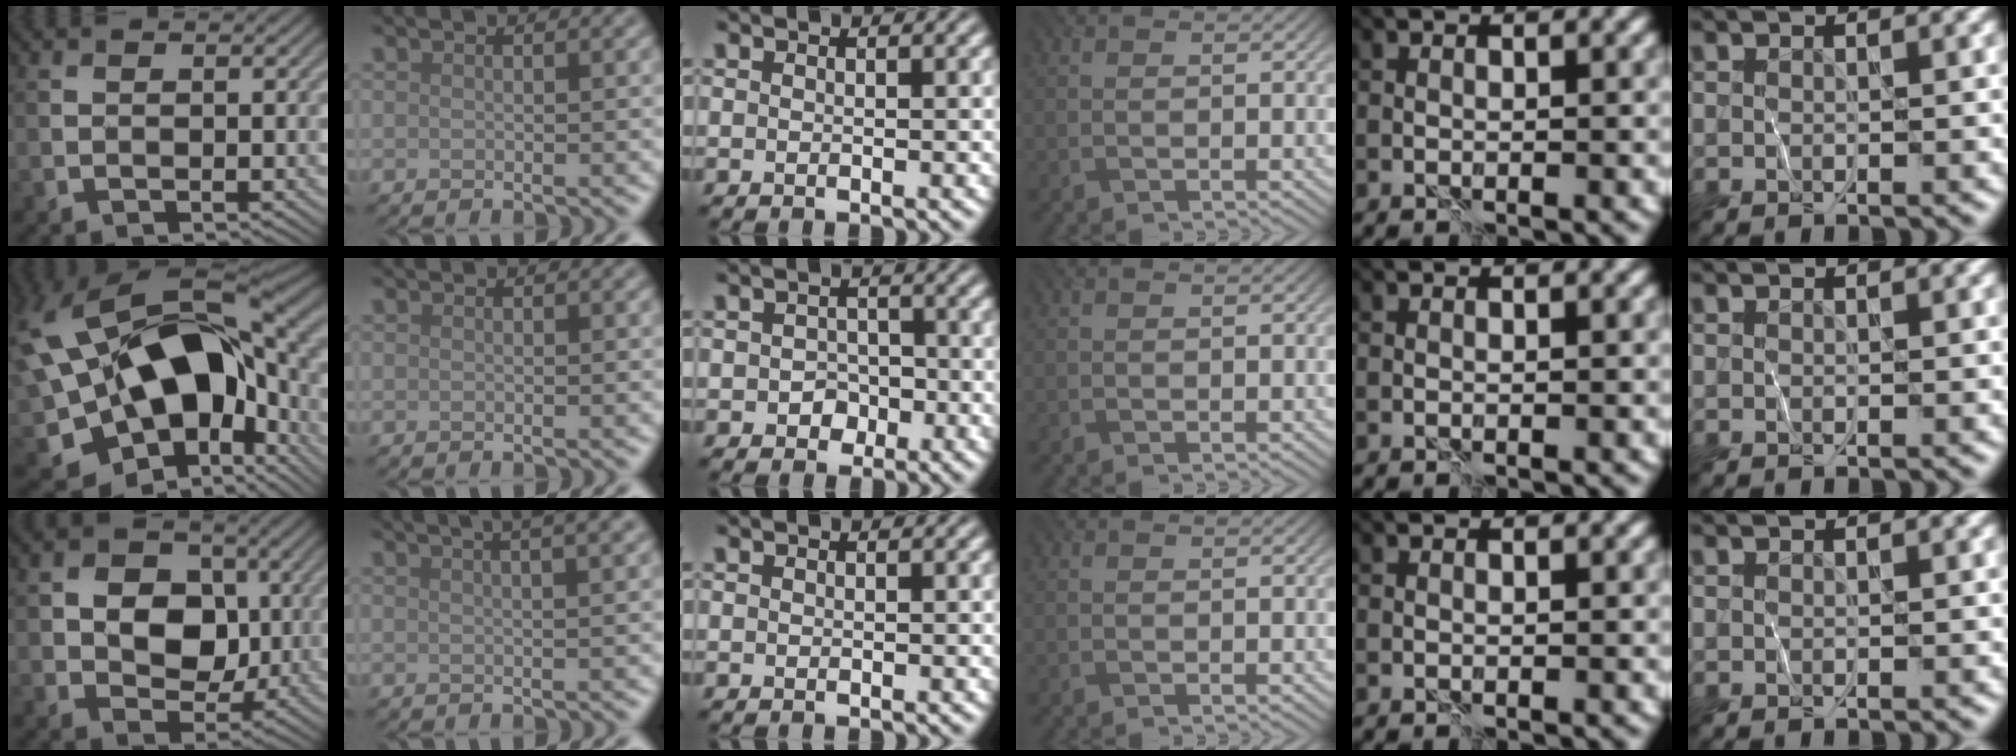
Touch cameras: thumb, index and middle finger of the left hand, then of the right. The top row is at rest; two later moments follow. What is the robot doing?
{"motion": "wrap", "object": "plastic wrap"}